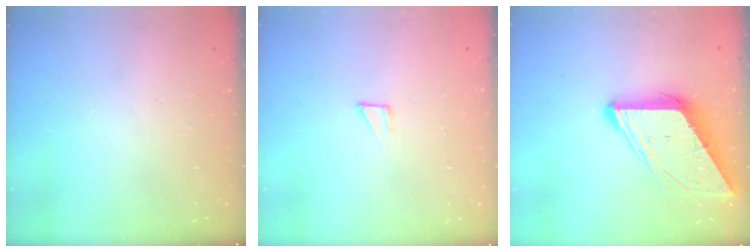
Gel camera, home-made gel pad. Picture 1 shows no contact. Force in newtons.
{"total": 3.6, "press": 3.6, "slide": 0.4}
{"total": 10.3, "press": 10.3, "slide": 0.9}